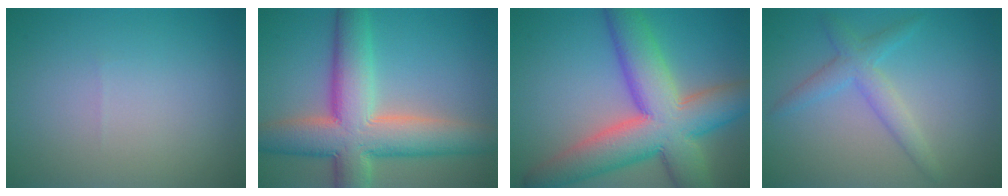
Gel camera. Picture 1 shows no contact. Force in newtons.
{"total": 10.2, "press": 10.2, "slide": 0.9}
{"total": 11.8, "press": 11.8, "slide": 0.7}
{"total": 2.9, "press": 2.9, "slide": 0.1}